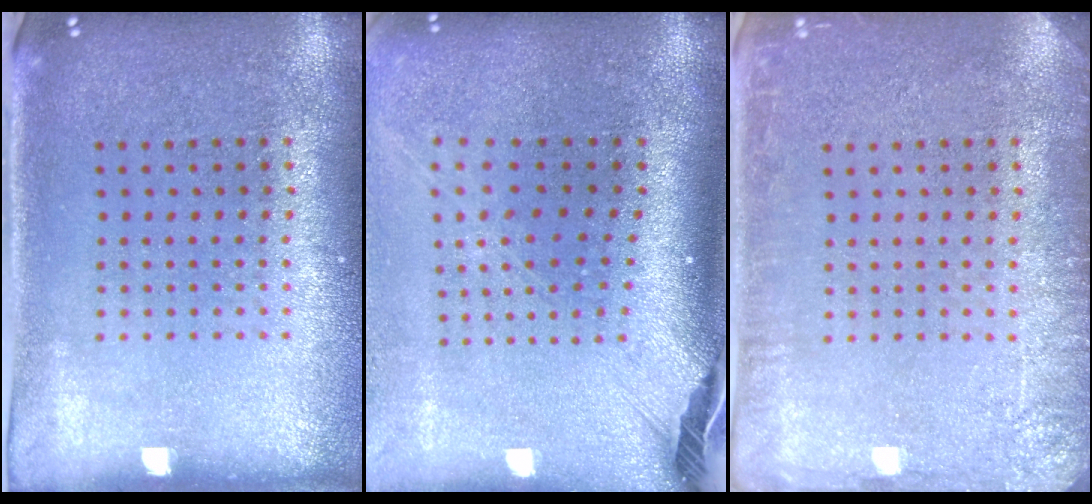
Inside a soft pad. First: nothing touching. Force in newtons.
{"total": 2.7, "press": 1.9, "slide": 1.9}
{"total": 2.9, "press": 2.9, "slide": 0.4}